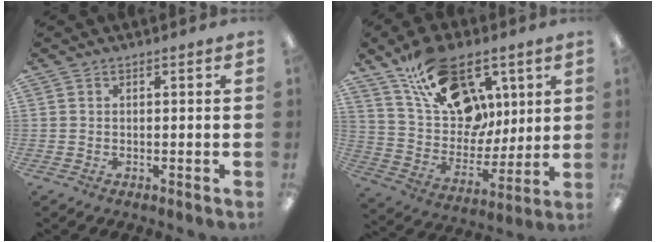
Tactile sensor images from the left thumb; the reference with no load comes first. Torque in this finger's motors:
{"motor_torque": [0.98, 1.58, 1.21, -1.55, 0.09]}